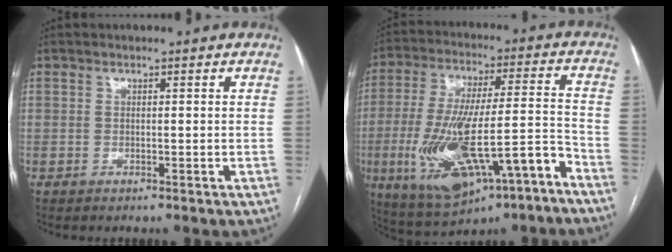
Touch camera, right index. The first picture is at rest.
{"total": 20.3, "force": [-9.1, 4.7, 17.5], "torque": [-0.326, 0.001, -0.134]}